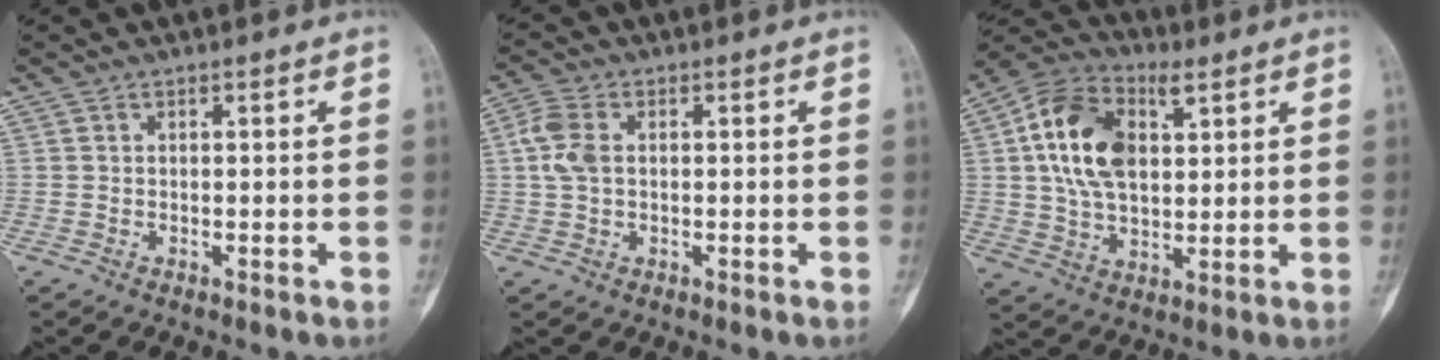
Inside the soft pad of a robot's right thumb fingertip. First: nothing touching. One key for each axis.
{"total": 5.2, "fx": 0.5, "fy": 3.3, "fz": 4.0, "tx": -0.103, "ty": 0.009, "tz": 0.003}
{"total": 15.8, "fx": 4.5, "fy": 9.3, "fz": 11.9, "tx": -0.216, "ty": 0.009, "tz": 0.081}